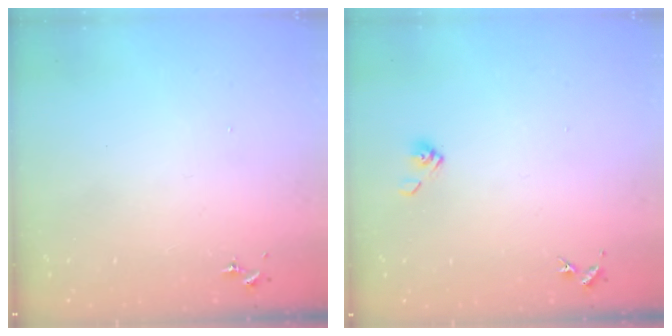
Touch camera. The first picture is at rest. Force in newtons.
{"total": 5.4, "press": 4.9, "slide": 2.3}